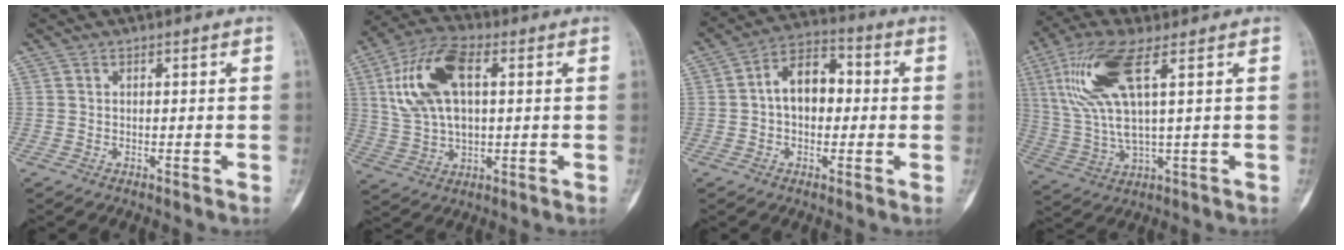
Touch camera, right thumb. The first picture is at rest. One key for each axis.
{"total": 15.0, "fx": 3.6, "fy": 7.6, "fz": 12.3, "tx": -0.244, "ty": 0.016, "tz": 0.070}
{"total": 9.7, "fx": 0.3, "fy": 6.4, "fz": 7.3, "tx": -0.095, "ty": 0.031, "tz": -0.006}
{"total": 14.3, "fx": 4.8, "fy": 3.8, "fz": 12.9, "tx": -0.296, "ty": -0.005, "tz": 0.096}